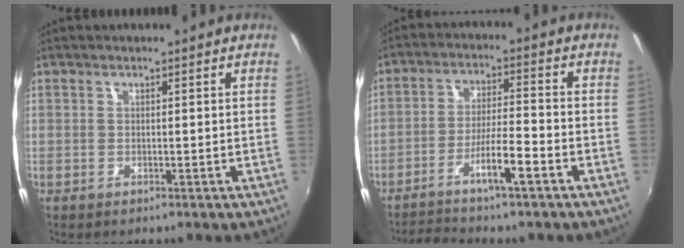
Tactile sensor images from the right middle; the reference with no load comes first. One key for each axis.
{"total": 7.8, "fx": -5.4, "fy": 0.0, "fz": 5.6, "tx": -0.120, "ty": 0.001, "tz": -0.094}